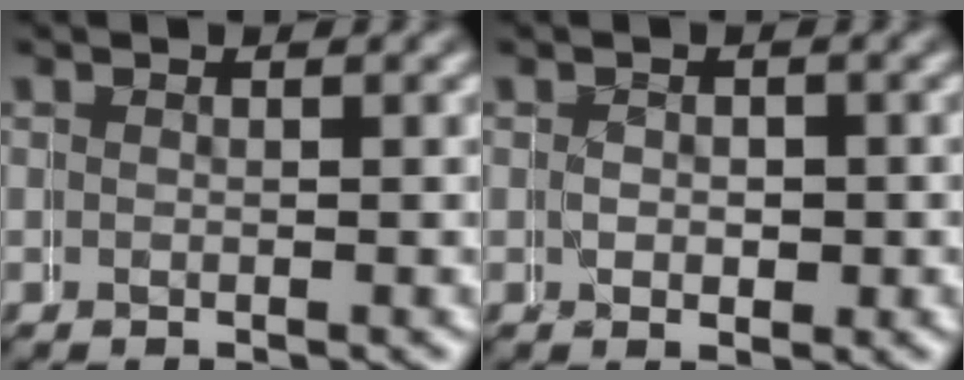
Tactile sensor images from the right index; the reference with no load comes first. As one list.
[{"total": 1.6, "force": [0.3, 1.6, -0.1], "torque": [-0.012, -0.015, 0.006]}]